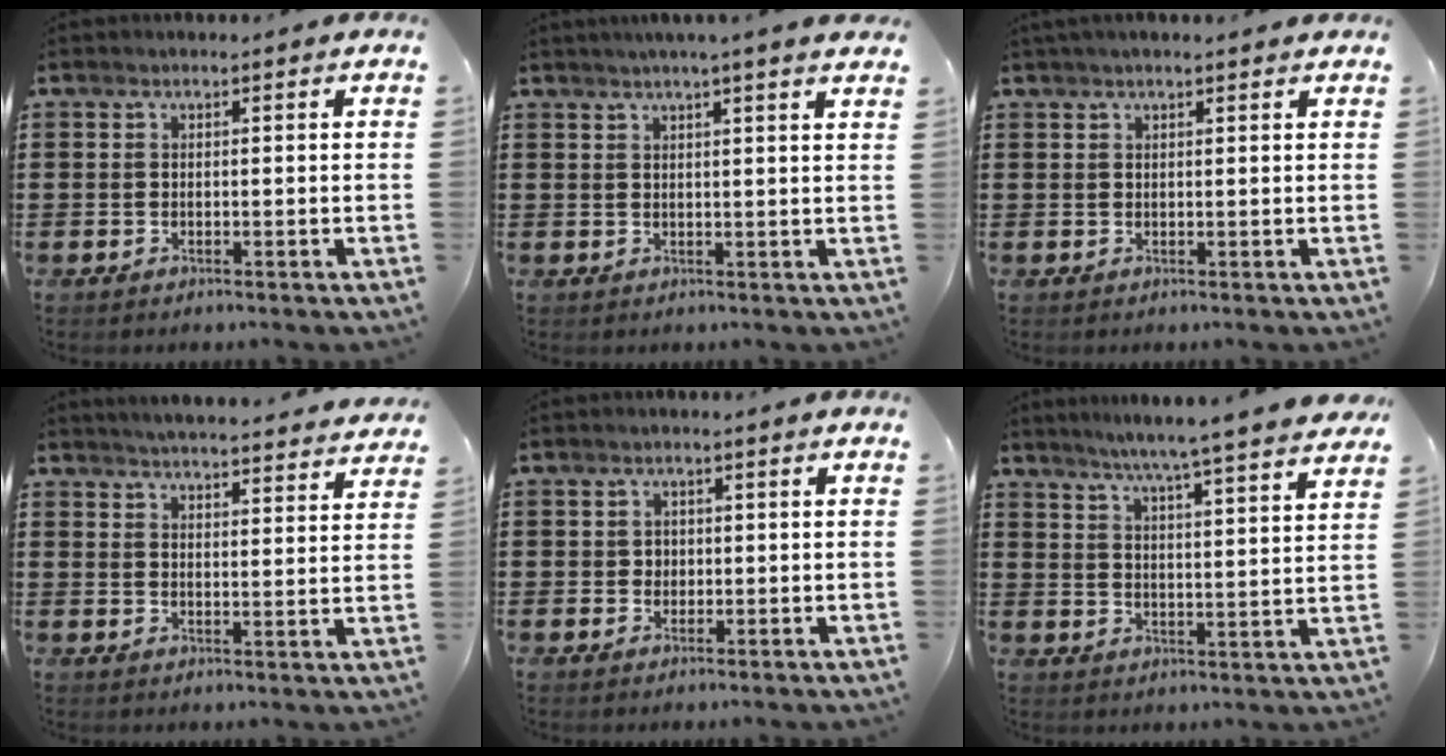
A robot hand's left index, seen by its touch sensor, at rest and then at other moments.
{"total": 2.6, "force": [2.3, -0.6, 1.2], "torque": [-0.026, 0.000, 0.042]}
{"total": 1.4, "force": [1.1, 0.1, 0.8], "torque": [-0.017, 0.003, 0.021]}
{"total": 4.3, "force": [4.3, -0.6, 0.3], "torque": [-0.023, -0.028, 0.075]}
{"total": 1.6, "force": [0.2, 1.5, 0.4], "torque": [-0.013, 0.009, 0.002]}
{"total": 5.8, "force": [5.2, -1.3, 2.2], "torque": [-0.062, -0.039, 0.087]}